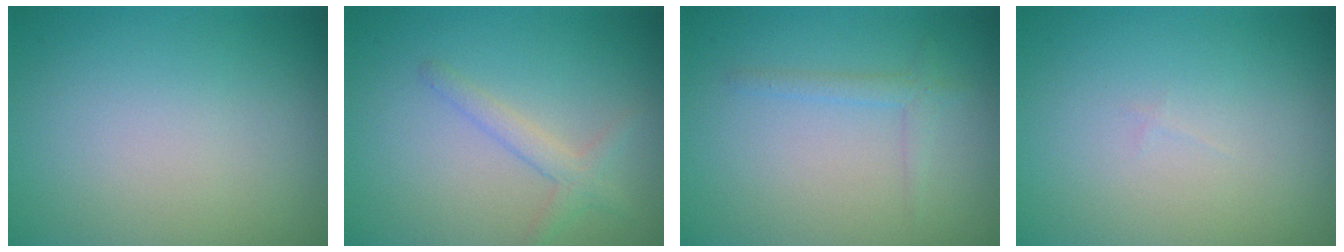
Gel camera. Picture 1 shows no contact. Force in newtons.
{"total": 1.9, "press": 1.9, "slide": 0.1}
{"total": 1.3, "press": 1.3, "slide": 0.1}
{"total": 0.0}